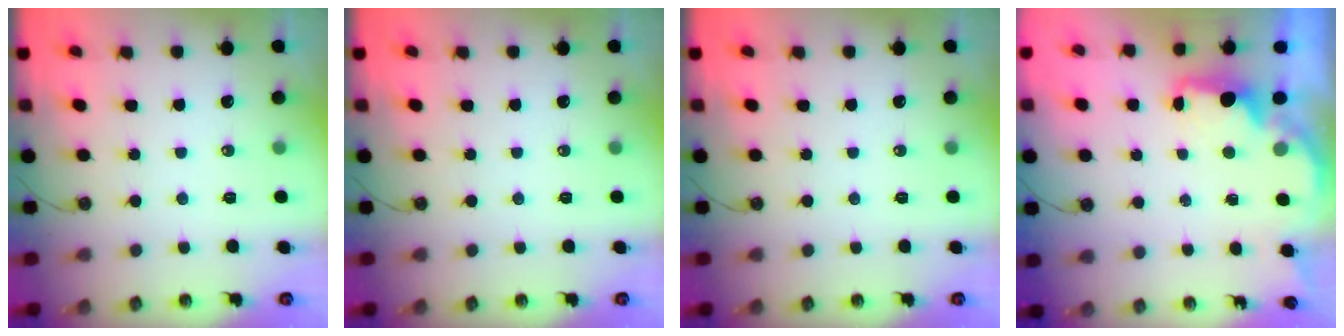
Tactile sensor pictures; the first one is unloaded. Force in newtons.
{"total": 0.0}
{"total": 0.0}
{"total": 2.5, "press": 2.3, "slide": 0.8}